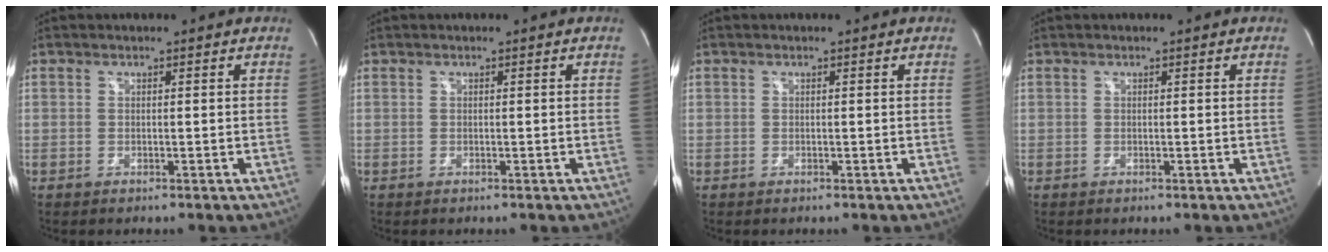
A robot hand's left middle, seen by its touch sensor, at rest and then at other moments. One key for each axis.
{"total": 0.0}
{"total": 0.0}
{"total": 0.0}